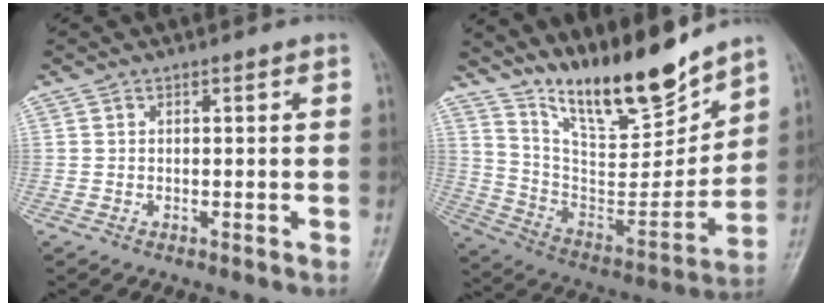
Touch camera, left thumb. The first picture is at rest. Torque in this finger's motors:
{"motor_torque": [1.74, 0.93, 1.40, -1.37, 0.07]}